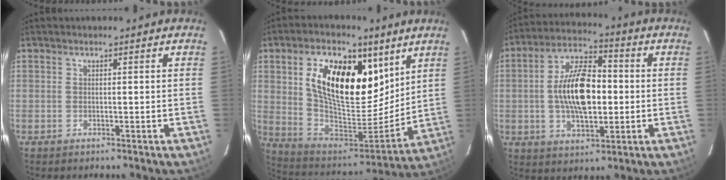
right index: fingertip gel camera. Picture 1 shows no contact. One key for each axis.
{"total": 21.4, "fx": 9.1, "fy": 11.2, "fz": 15.8, "tx": -0.297, "ty": 0.010, "tz": 0.166}
{"total": 14.2, "fx": -0.5, "fy": 7.2, "fz": 12.3, "tx": -0.223, "ty": 0.015, "tz": -0.010}